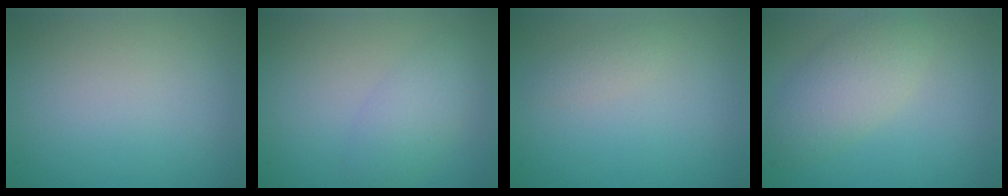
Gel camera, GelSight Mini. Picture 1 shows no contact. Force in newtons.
{"total": 2.7, "press": 2.7, "slide": 0.2}
{"total": 1.0, "press": 1.0, "slide": 0.0}
{"total": 4.0, "press": 3.9, "slide": 0.1}